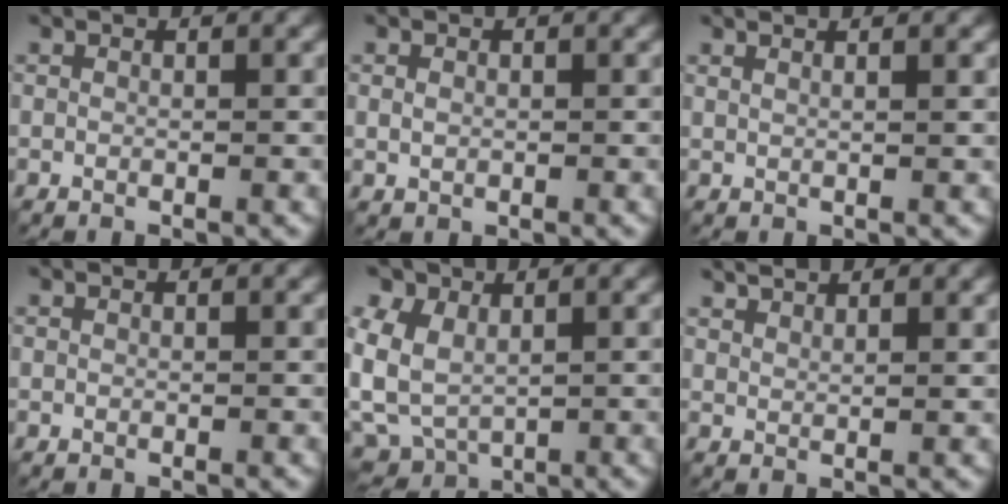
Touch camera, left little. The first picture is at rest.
{"total": 0.9, "force": [-0.1, 0.7, 0.5], "torque": [-0.012, -0.003, 0.001]}
{"total": 2.1, "force": [1.4, 0.8, 1.4], "torque": [-0.004, 0.005, 0.002]}
{"total": 0.0}
{"total": 5.8, "force": [1.2, 4.0, 4.0], "torque": [-0.093, 0.002, 0.013]}
{"total": 2.2, "force": [1.9, 0.4, 1.0], "torque": [-0.009, 0.001, 0.030]}